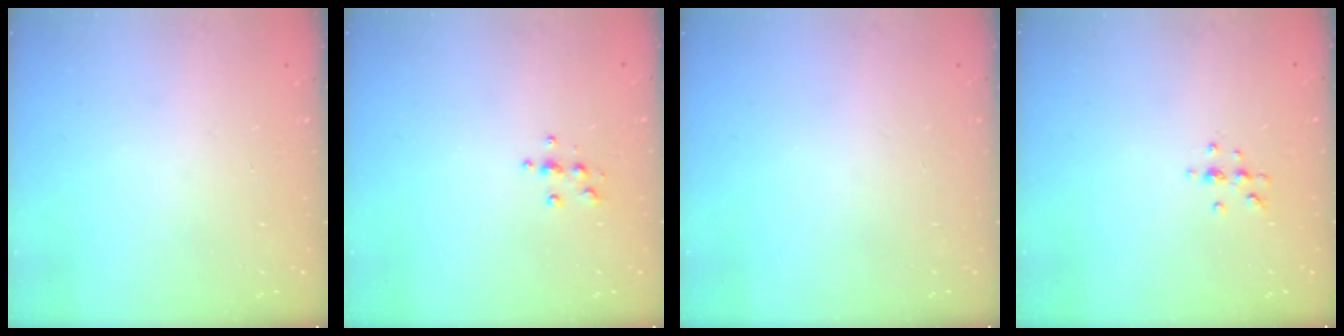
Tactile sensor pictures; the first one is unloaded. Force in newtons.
{"total": 4.0, "press": 3.9, "slide": 0.4}
{"total": 0.0}
{"total": 5.2, "press": 5.2, "slide": 0.6}